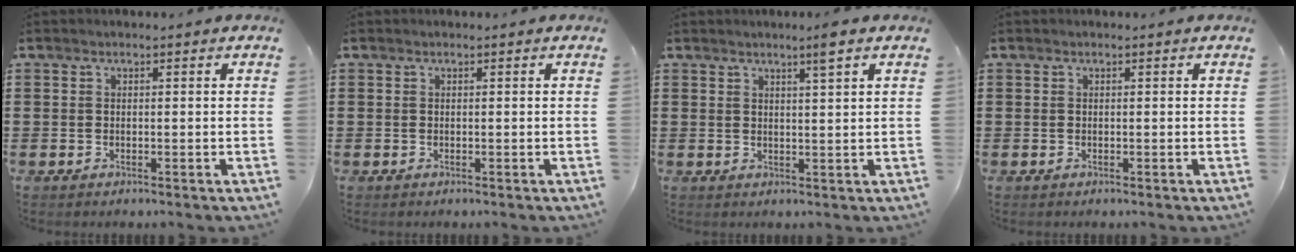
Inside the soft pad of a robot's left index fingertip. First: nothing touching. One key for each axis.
{"total": 0.0}
{"total": 3.2, "fx": 2.2, "fy": -0.5, "fz": 2.2, "tx": -0.037, "ty": -0.004, "tz": 0.036}
{"total": 0.0}